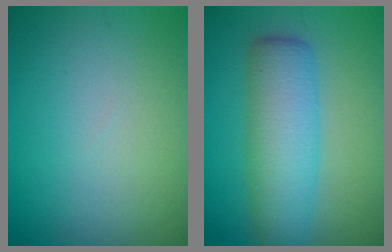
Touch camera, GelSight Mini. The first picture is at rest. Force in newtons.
{"total": 6.7, "press": 6.7, "slide": 0.2}